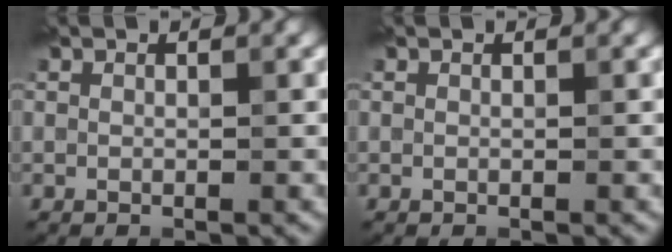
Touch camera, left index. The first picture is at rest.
{"total": 0.0}